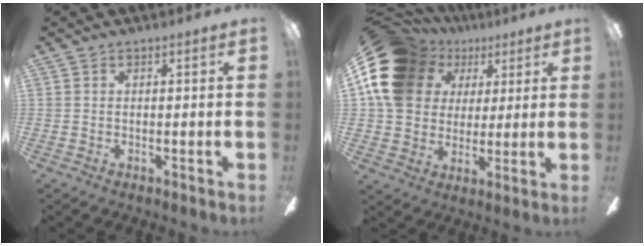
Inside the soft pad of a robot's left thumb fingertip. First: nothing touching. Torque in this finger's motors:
{"motor_torque": [0.12, 0.84, 1.42, -1.35, 0.32]}